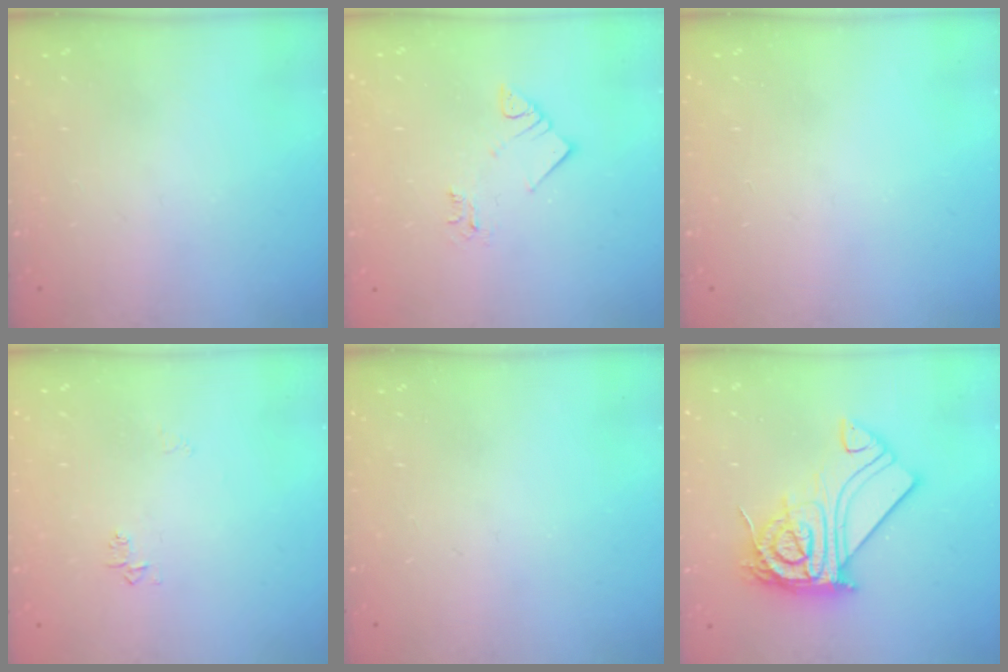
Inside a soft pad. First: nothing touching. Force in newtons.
{"total": 3.0, "press": 3.0, "slide": 0.0}
{"total": 0.0}
{"total": 4.2, "press": 4.1, "slide": 0.7}
{"total": 0.0}
{"total": 21.6, "press": 21.6, "slide": 2.0}